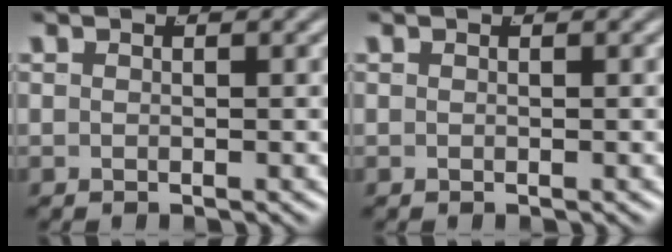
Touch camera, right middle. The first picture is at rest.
{"total": 1.0, "force": [-0.2, -0.9, -0.3], "torque": [0.012, -0.012, 0.006]}